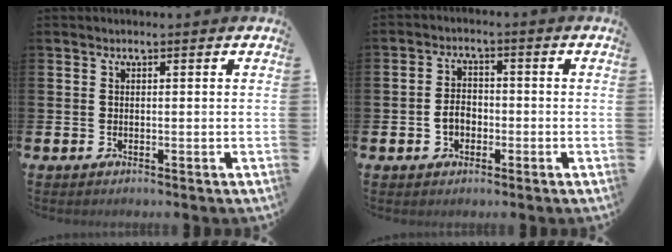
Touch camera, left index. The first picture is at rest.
{"total": 3.1, "force": [-1.0, 2.3, 1.8], "torque": [-0.031, 0.005, -0.021]}